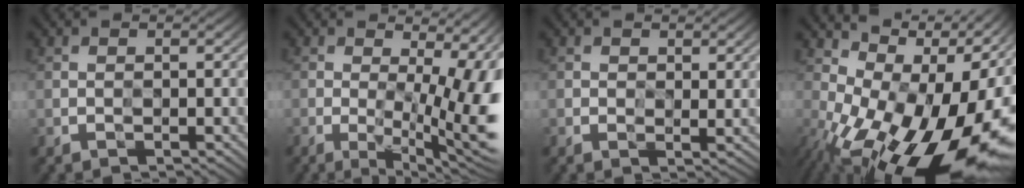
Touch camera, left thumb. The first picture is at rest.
{"total": 11.8, "force": [-1.6, 4.3, 10.9], "torque": [-0.123, 0.006, -0.021]}
{"total": 2.2, "force": [0.9, 1.3, 1.6], "torque": [-0.023, 0.001, 0.015]}
{"total": 16.3, "force": [-2.2, 8.8, 13.6], "torque": [-0.186, 0.004, -0.027]}